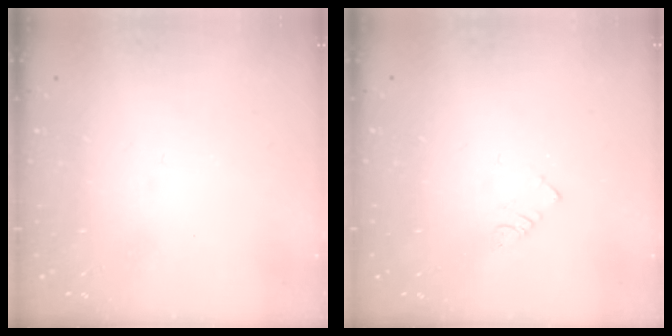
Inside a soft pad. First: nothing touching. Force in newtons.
{"total": 2.3, "press": 2.3, "slide": 0.4}